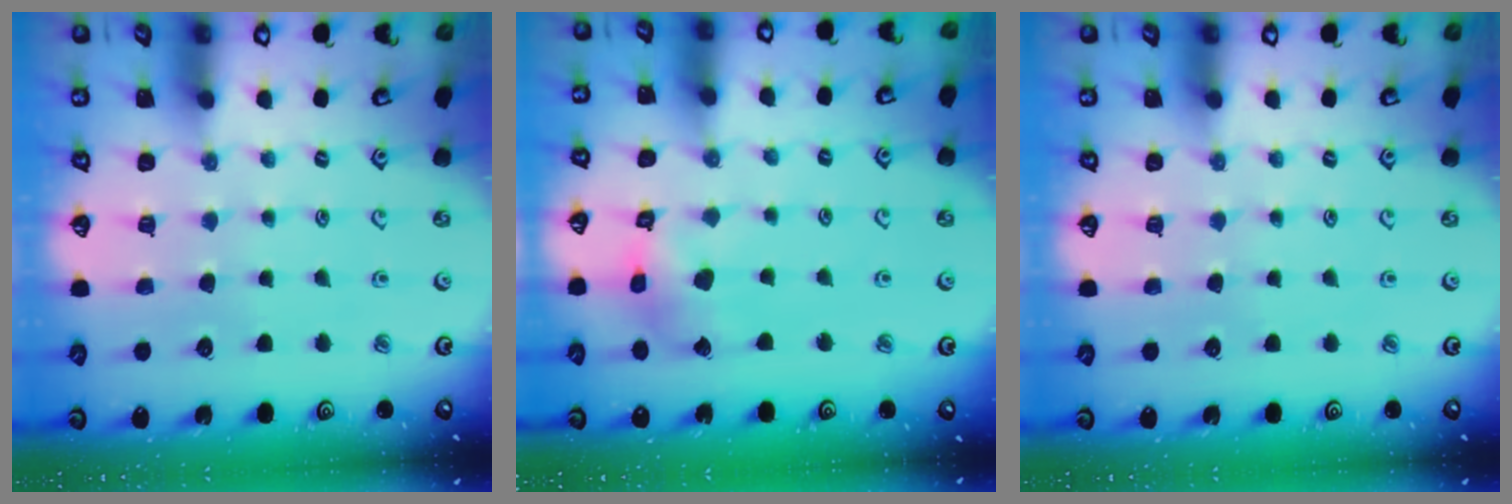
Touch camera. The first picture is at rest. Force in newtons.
{"total": 7.7, "press": 7.7, "slide": 0.8}
{"total": 0.0}